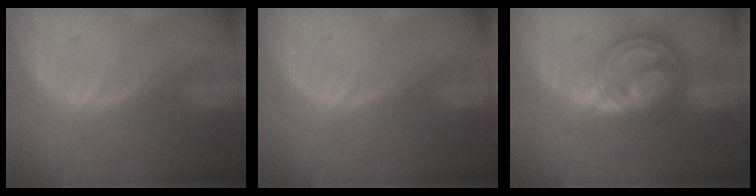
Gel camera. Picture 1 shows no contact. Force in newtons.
{"total": 0.0}
{"total": 8.9, "press": 8.9, "slide": 0.7}